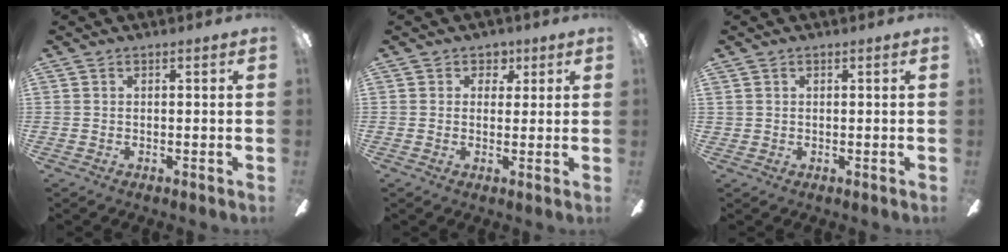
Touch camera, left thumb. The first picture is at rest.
{"total": 3.5, "force": [1.7, 2.9, 0.8], "torque": [-0.001, -0.003, 0.026]}
{"total": 0.7, "force": [0.5, 0.6, 0.0], "torque": [-0.001, 0.000, 0.010]}